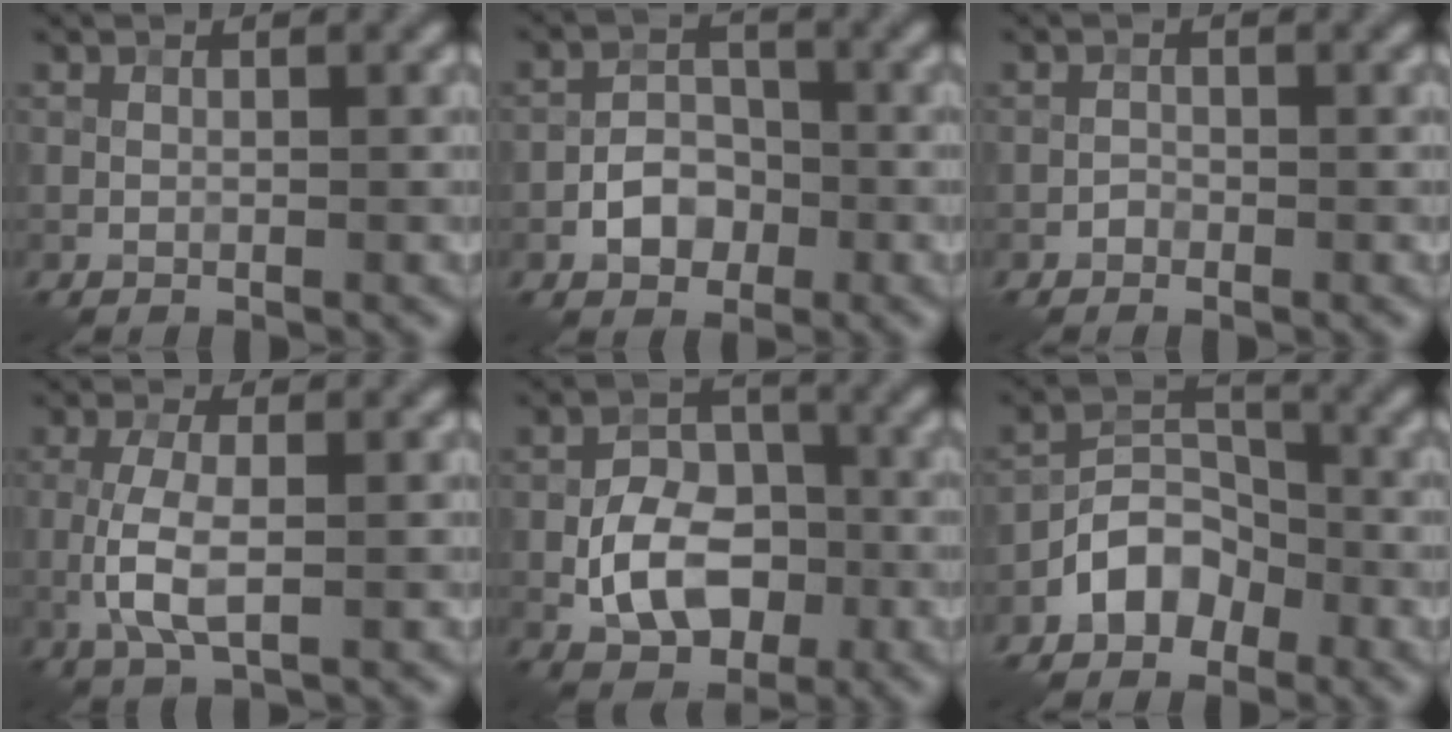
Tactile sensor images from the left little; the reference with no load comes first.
{"total": 3.3, "force": [-1.4, 2.4, 1.8], "torque": [-0.022, 0.005, -0.024]}
{"total": 0.6, "force": [-0.4, 0.4, 0.1], "torque": [0.002, 0.000, -0.009]}
{"total": 4.1, "force": [-0.6, 1.5, 3.8], "torque": [-0.089, -0.003, -0.015]}
{"total": 6.7, "force": [-1.8, 4.6, 4.6], "torque": [-0.076, 0.000, -0.031]}
{"total": 4.4, "force": [-2.5, 2.9, 2.1], "torque": [-0.026, 0.008, -0.053]}